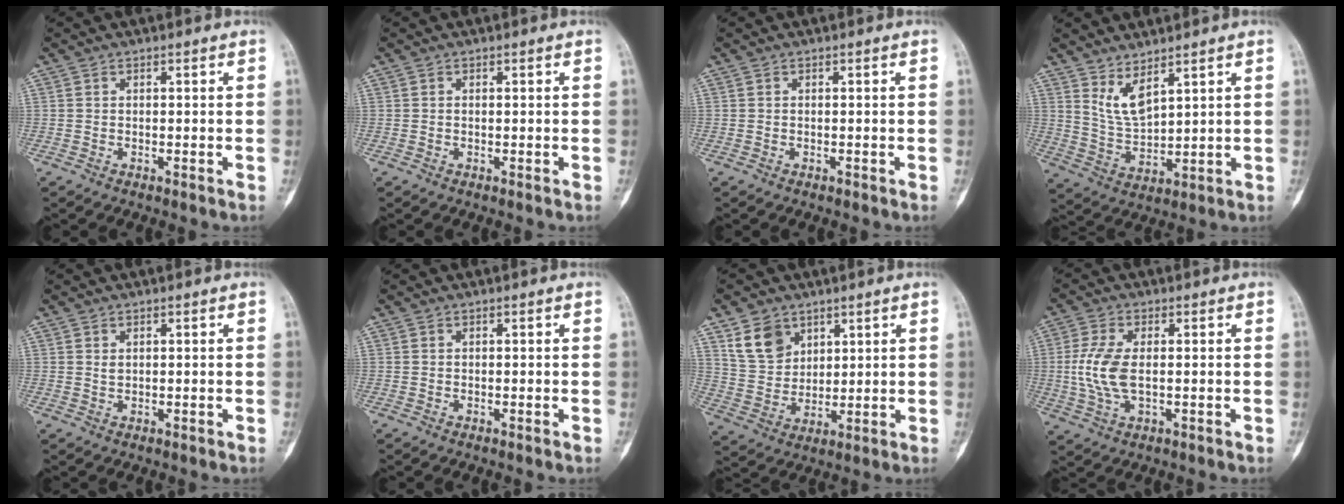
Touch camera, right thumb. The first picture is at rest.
{"total": 0.0}
{"total": 0.0}
{"total": 6.2, "force": [4.1, 2.2, 4.1], "torque": [-0.068, -0.045, 0.092]}
{"total": 0.8, "force": [0.4, 0.6, 0.5], "torque": [0.002, 0.000, 0.008]}
{"total": 0.0}
{"total": 8.9, "force": [5.1, 6.4, 3.6], "torque": [-0.047, -0.024, 0.108]}
{"total": 8.0, "force": [0.0, 4.0, 7.0], "torque": [-0.161, -0.001, -0.001]}